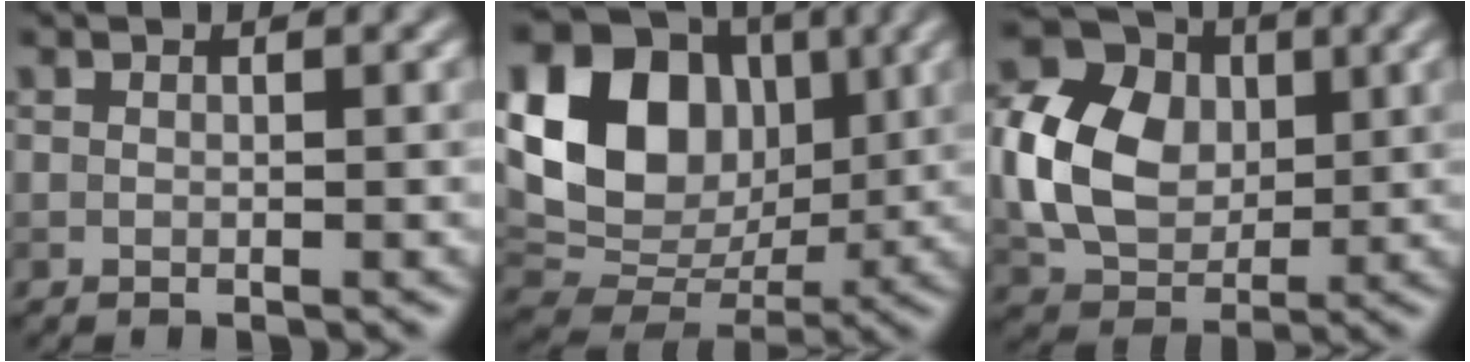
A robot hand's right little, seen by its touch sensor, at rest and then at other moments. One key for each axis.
{"total": 15.0, "fx": 3.0, "fy": 11.7, "fz": 9.0, "tx": -0.176, "ty": 0.022, "tz": 0.055}
{"total": 10.0, "fx": 0.5, "fy": 7.8, "fz": 6.3, "tx": -0.137, "ty": -0.001, "tz": 0.014}